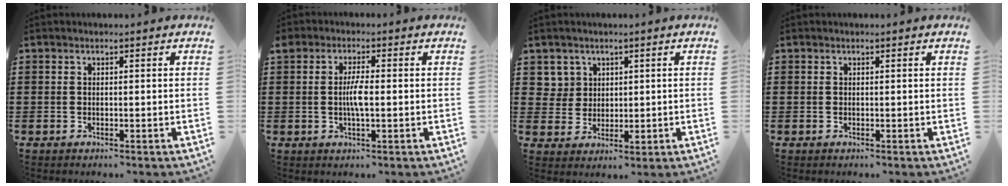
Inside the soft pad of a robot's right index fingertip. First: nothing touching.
{"total": 3.7, "force": [-0.3, 0.9, 3.6], "torque": [-0.072, -0.003, -0.009]}
{"total": 4.1, "force": [1.8, 3.6, 0.5], "torque": [-0.028, 0.014, 0.035]}
{"total": 0.0}